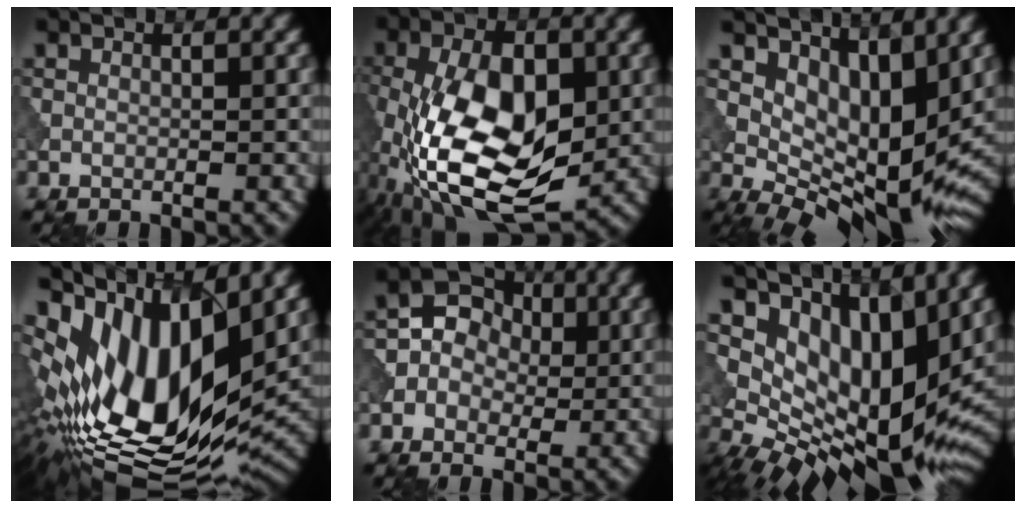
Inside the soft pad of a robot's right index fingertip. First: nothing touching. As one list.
[{"total": 12.9, "force": [-3.0, 6.6, 10.6], "torque": [-0.199, -0.004, -0.060]}, {"total": 8.8, "force": [2.5, 4.0, 7.4], "torque": [-0.118, -0.016, 0.052]}, {"total": 14.9, "force": [3.1, 7.0, 12.8], "torque": [-0.240, 0.002, 0.057]}, {"total": 5.8, "force": [0.3, 4.9, 3.0], "torque": [-0.027, 0.022, -0.018]}, {"total": 12.1, "force": [3.9, 6.0, 9.7], "torque": [-0.167, -0.015, 0.084]}]